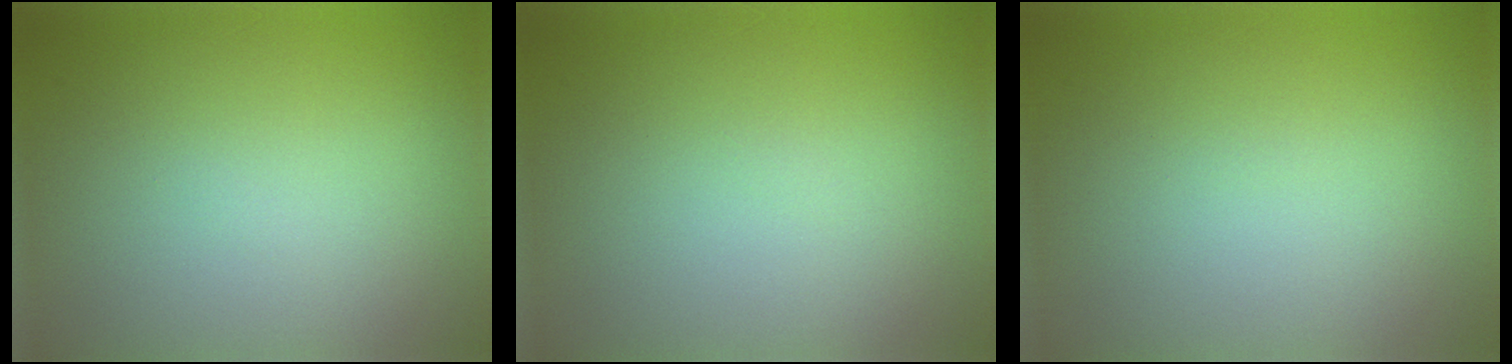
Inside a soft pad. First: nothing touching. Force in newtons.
{"total": 0.0}
{"total": 0.0}